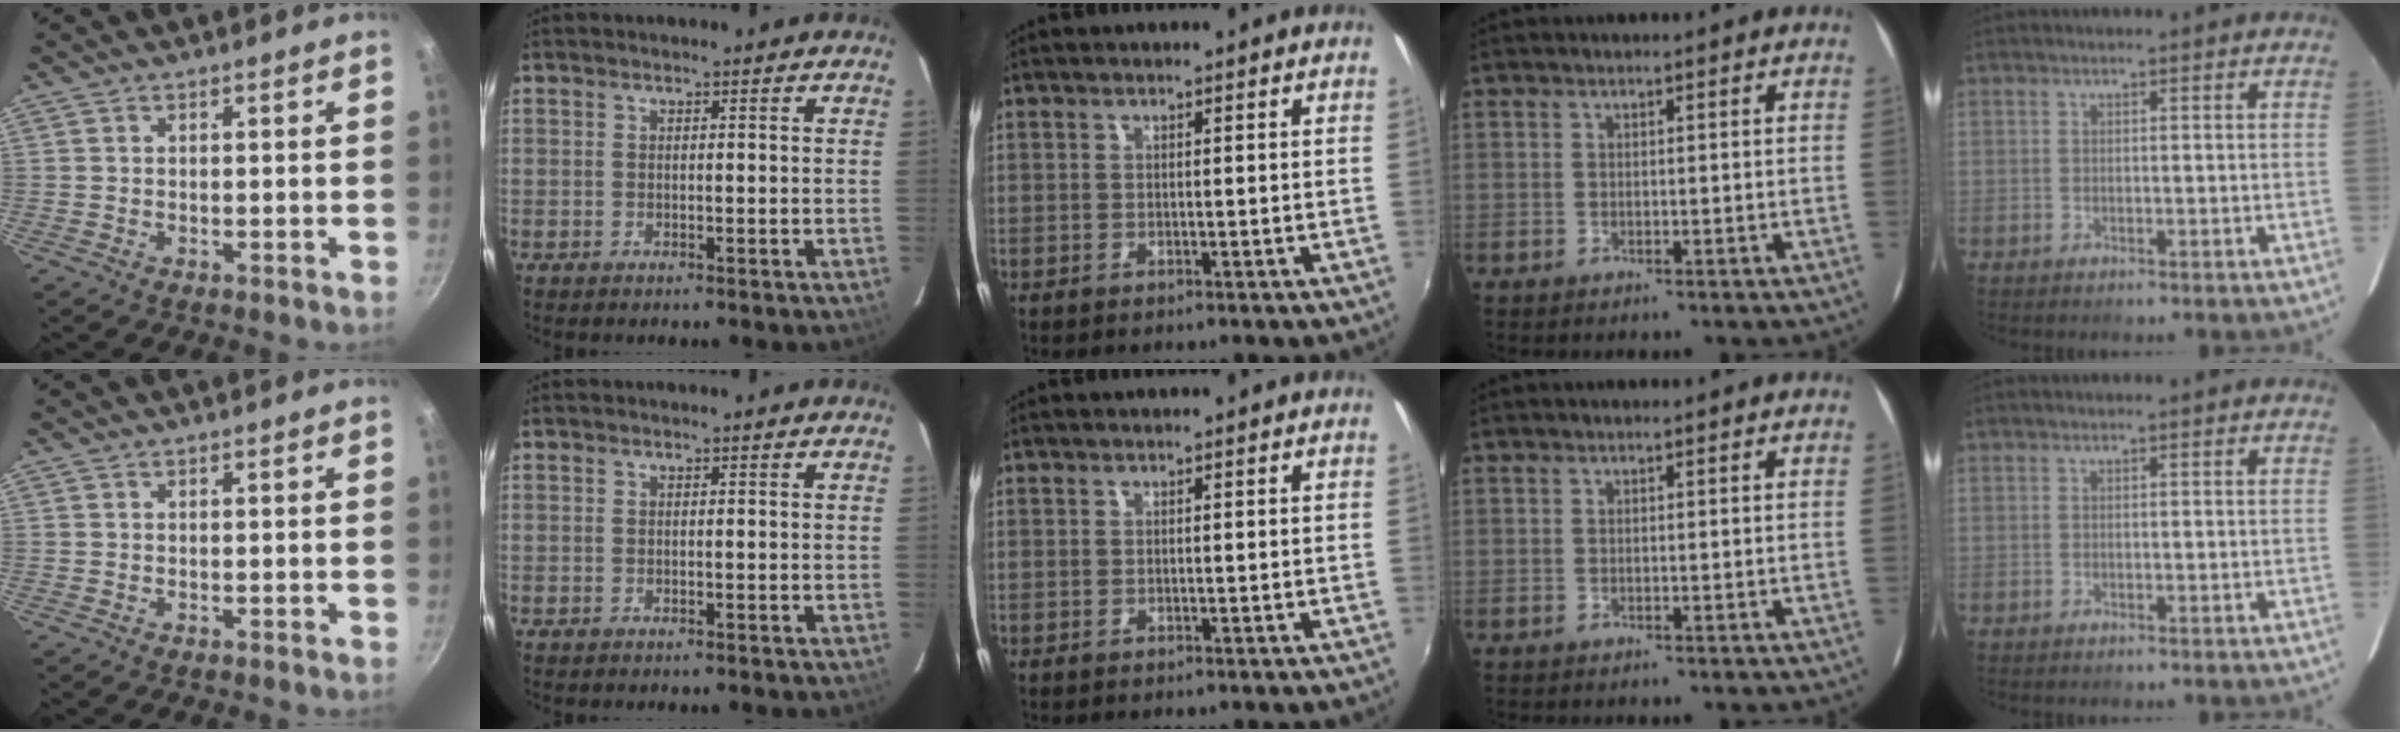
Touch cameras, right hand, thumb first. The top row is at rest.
{}